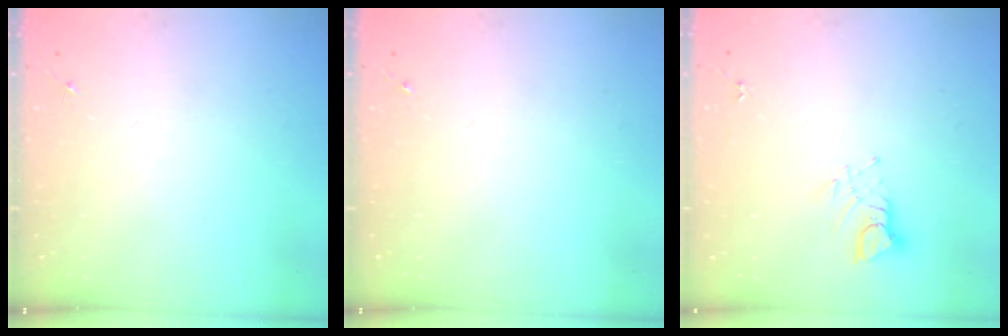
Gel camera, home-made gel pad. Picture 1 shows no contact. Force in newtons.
{"total": 0.0}
{"total": 3.8, "press": 3.7, "slide": 0.3}